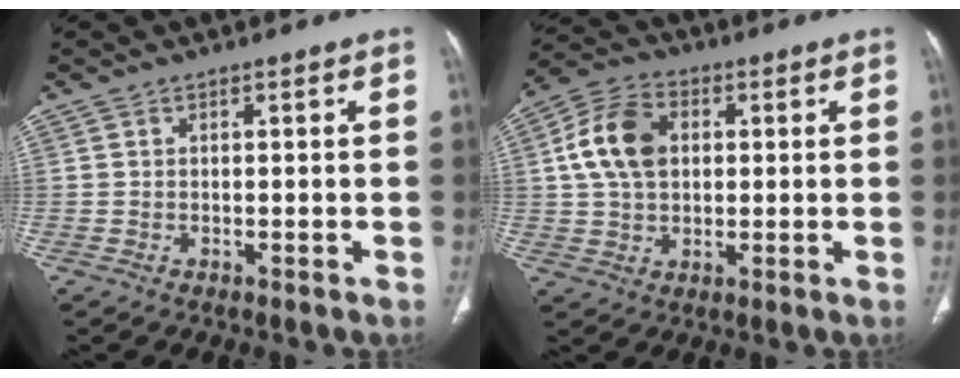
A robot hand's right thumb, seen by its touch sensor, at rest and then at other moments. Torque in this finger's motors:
{"motor_torque": [-0.46, 0.75, 1.07, -0.02, 0.11]}